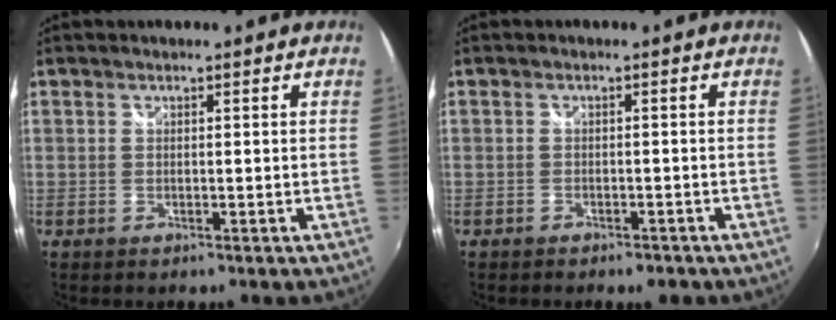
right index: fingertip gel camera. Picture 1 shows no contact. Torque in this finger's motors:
{"motor_torque": [0.27, -0.28, 0.00, 0.01]}